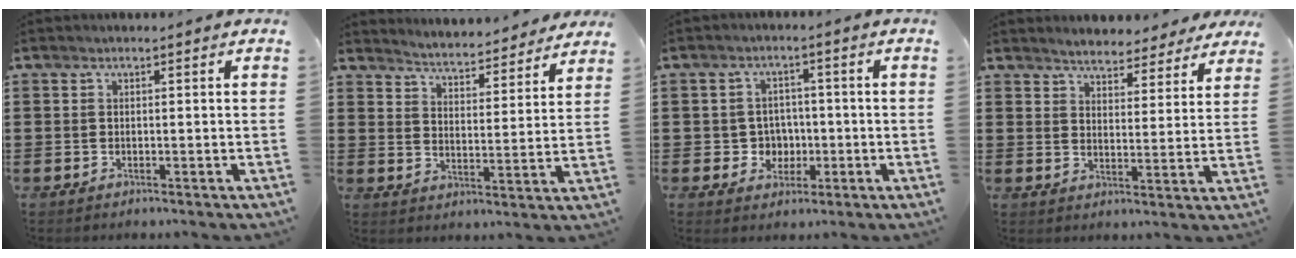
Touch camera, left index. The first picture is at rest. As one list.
[{"total": 4.0, "force": [4.0, -0.3, 0.0], "torque": [-0.024, -0.036, 0.064]}, {"total": 3.9, "force": [-0.5, 3.7, 1.2], "torque": [-0.030, 0.005, -0.013]}, {"total": 4.1, "force": [4.1, 0.5, 0.3], "torque": [-0.025, -0.017, 0.073]}]